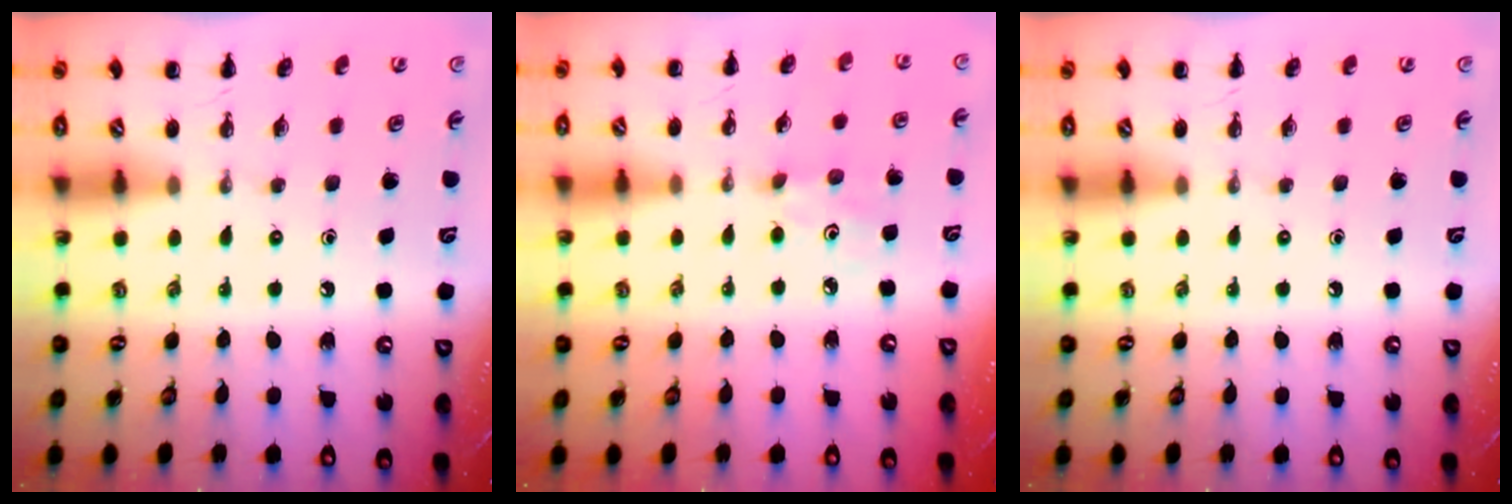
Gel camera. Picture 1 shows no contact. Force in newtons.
{"total": 2.7, "press": 2.7, "slide": 0.5}
{"total": 0.0}